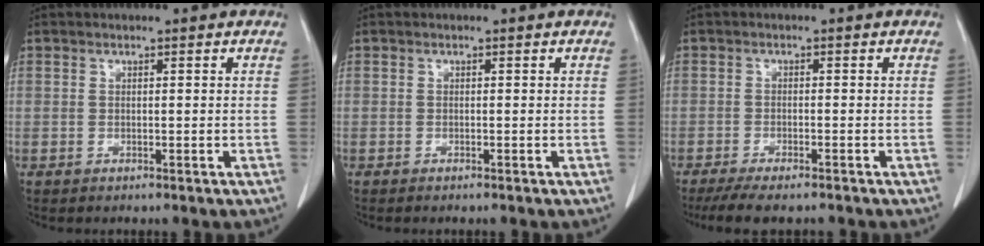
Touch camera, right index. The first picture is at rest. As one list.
[{"total": 0.6, "force": [-0.6, 0.0, 0.3], "torque": [-0.010, -0.002, -0.008]}, {"total": 7.4, "force": [-6.1, 1.4, 3.9], "torque": [-0.056, -0.013, -0.096]}]